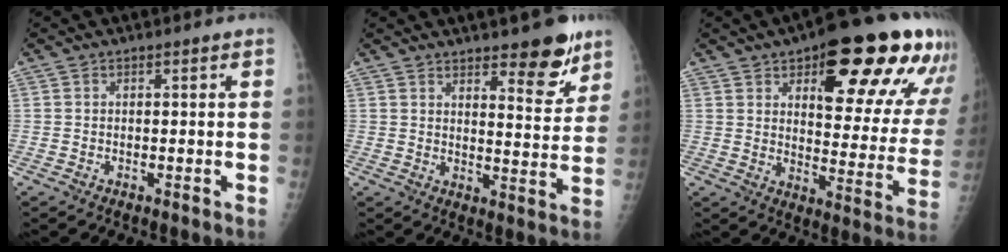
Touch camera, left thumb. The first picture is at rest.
{"total": 9.5, "force": [6.6, 3.0, 6.2], "torque": [-0.055, -0.046, 0.094]}
{"total": 25.3, "force": [13.1, 9.2, 19.6], "torque": [-0.213, -0.034, 0.181]}